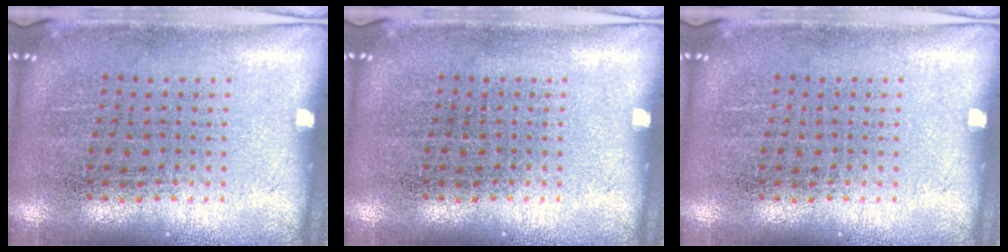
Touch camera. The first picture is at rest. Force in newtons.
{"total": 0.0}
{"total": 0.0}